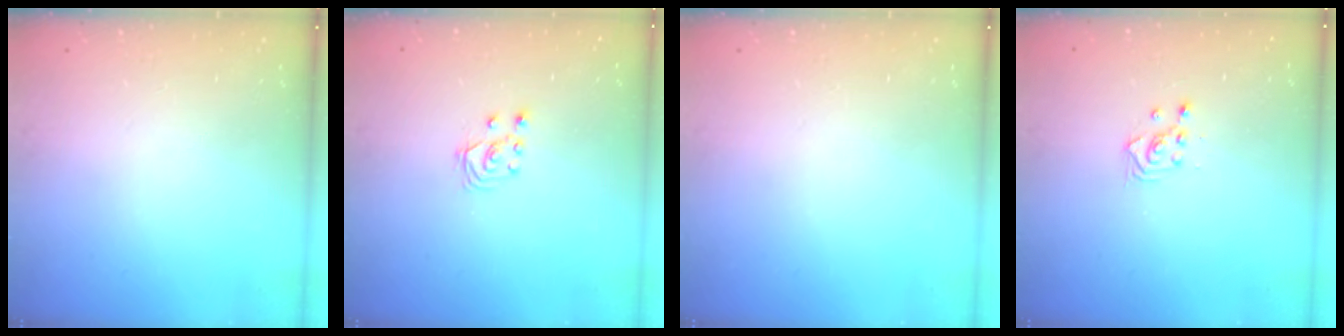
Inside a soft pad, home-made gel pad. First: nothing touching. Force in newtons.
{"total": 2.8, "press": 2.7, "slide": 0.7}
{"total": 0.0}
{"total": 2.3, "press": 2.3, "slide": 0.3}